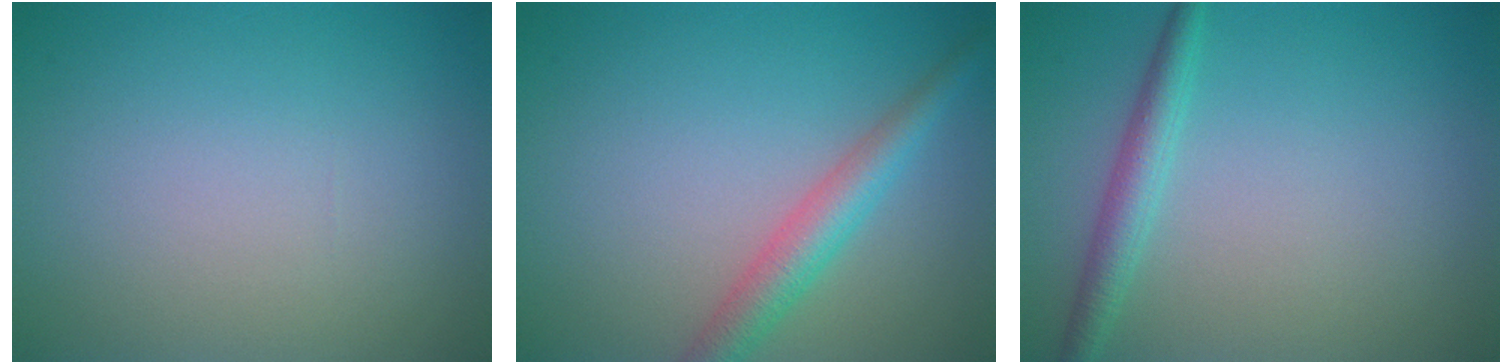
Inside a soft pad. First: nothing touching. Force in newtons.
{"total": 3.4, "press": 3.4, "slide": 0.1}
{"total": 2.3, "press": 2.3, "slide": 0.1}